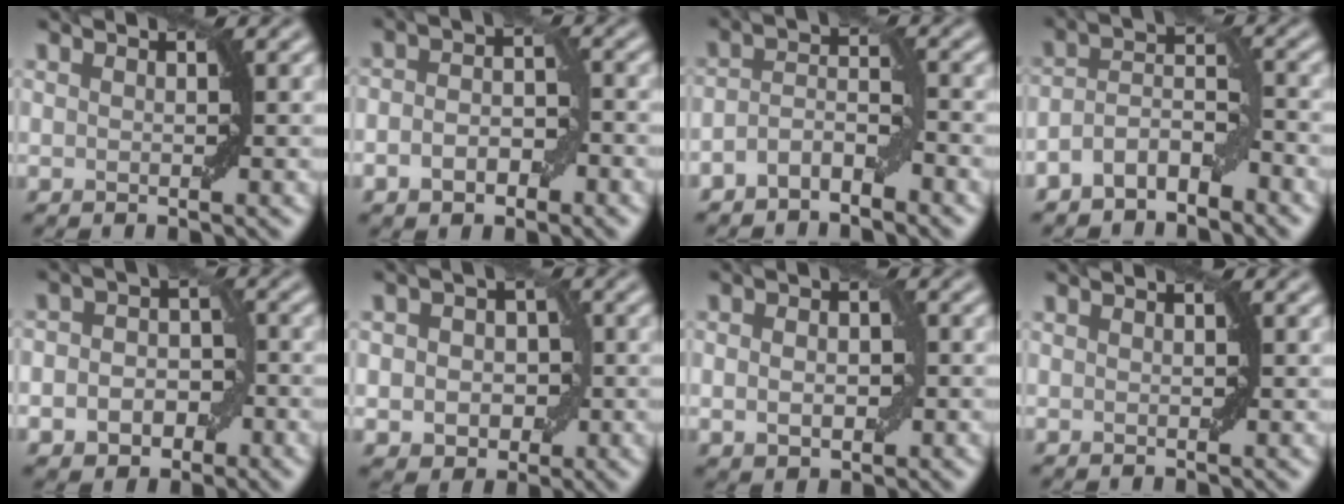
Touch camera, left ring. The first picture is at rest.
{"total": 3.6, "force": [-1.4, 2.2, 2.6], "torque": [-0.040, 0.002, -0.028]}
{"total": 2.8, "force": [-2.0, 1.1, 1.5], "torque": [-0.030, 0.012, -0.042]}
{"total": 4.1, "force": [-2.9, 1.9, 2.2], "torque": [-0.037, 0.010, -0.059]}
{"total": 5.0, "force": [-1.7, 3.8, 2.8], "torque": [-0.013, -0.002, -0.036]}
{"total": 4.2, "force": [-0.4, 3.5, 2.4], "torque": [-0.013, 0.002, -0.015]}
{"total": 2.9, "force": [-0.3, 1.9, 2.1], "torque": [-0.027, 0.003, -0.002]}
{"total": 0.0}